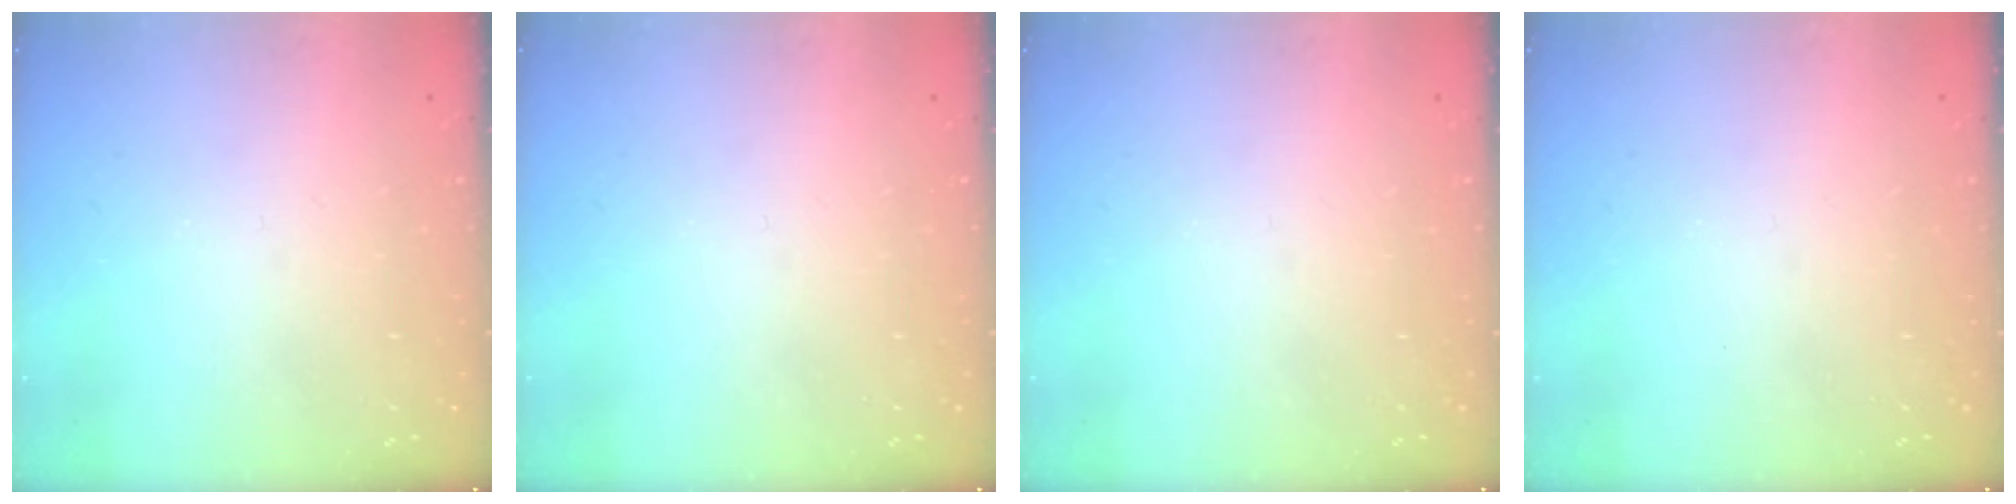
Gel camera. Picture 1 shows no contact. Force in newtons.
{"total": 0.0}
{"total": 0.0}
{"total": 0.0}